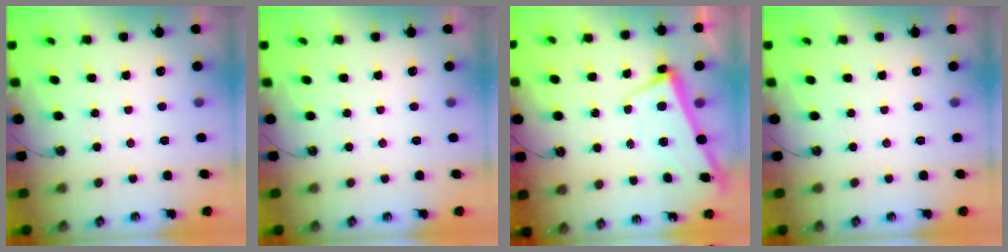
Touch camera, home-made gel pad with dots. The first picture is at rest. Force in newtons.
{"total": 0.0}
{"total": 2.7, "press": 2.7, "slide": 0.6}
{"total": 0.0}